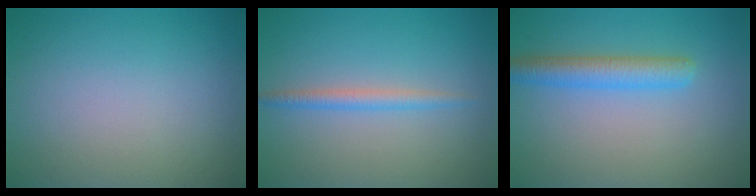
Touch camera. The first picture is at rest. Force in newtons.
{"total": 1.7, "press": 1.7, "slide": 0.1}
{"total": 3.5, "press": 3.5, "slide": 0.1}